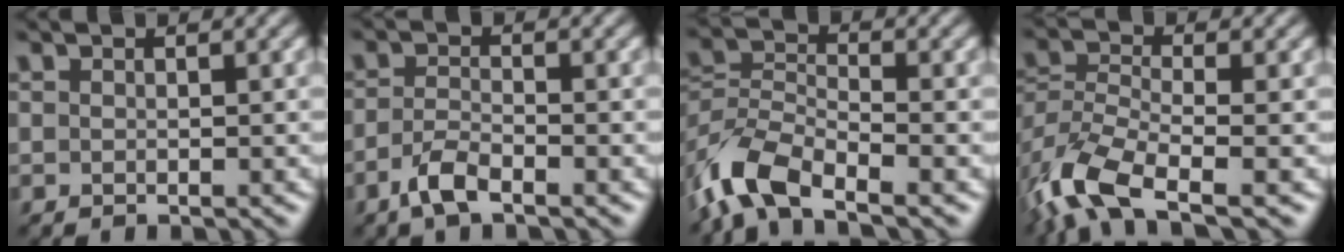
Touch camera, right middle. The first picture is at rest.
{"total": 2.8, "force": [-2.0, 0.8, 1.8], "torque": [-0.046, 0.001, -0.045]}
{"total": 7.6, "force": [-5.2, 3.3, 4.4], "torque": [-0.093, 0.003, -0.114]}
{"total": 8.4, "force": [-5.4, 3.3, 5.6], "torque": [-0.127, -0.006, -0.113]}